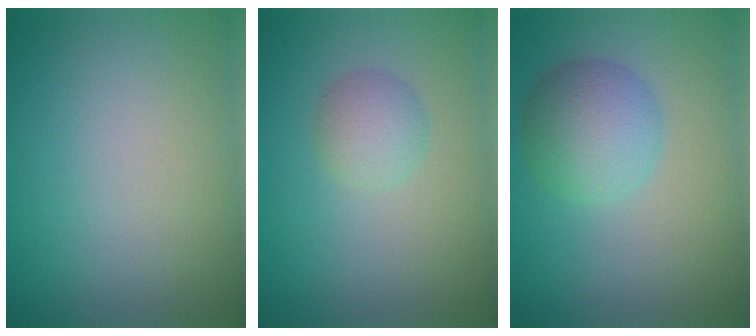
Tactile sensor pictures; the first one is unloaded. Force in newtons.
{"total": 2.0, "press": 2.0, "slide": 0.0}
{"total": 4.4, "press": 4.4, "slide": 0.1}